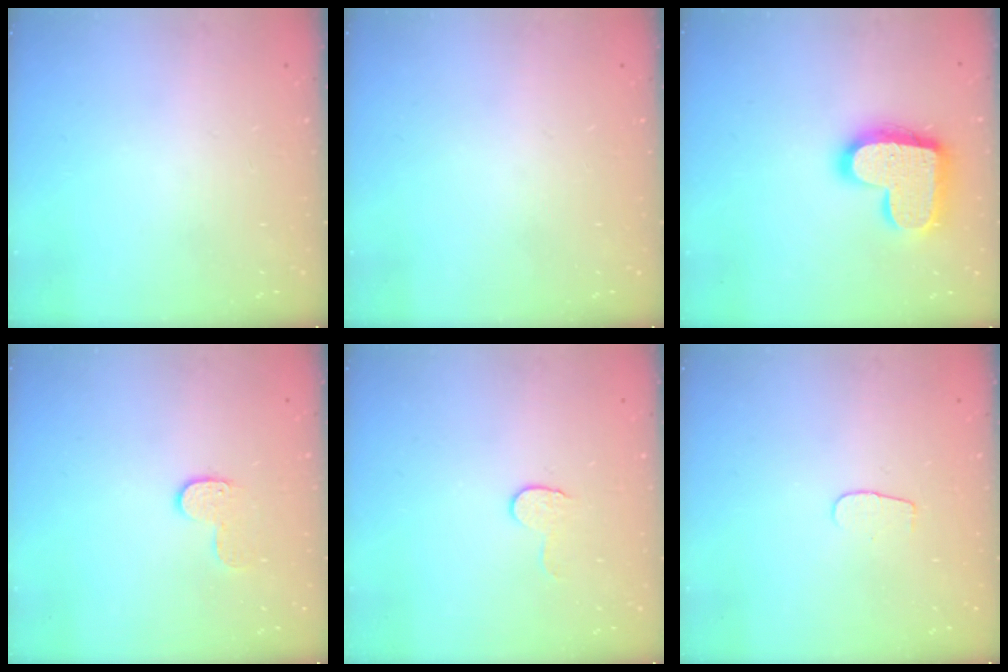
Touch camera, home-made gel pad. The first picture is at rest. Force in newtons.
{"total": 0.0}
{"total": 18.3, "press": 18.2, "slide": 1.1}
{"total": 6.1, "press": 6.1, "slide": 0.2}
{"total": 4.6, "press": 4.6, "slide": 0.4}
{"total": 3.6, "press": 3.6, "slide": 0.4}